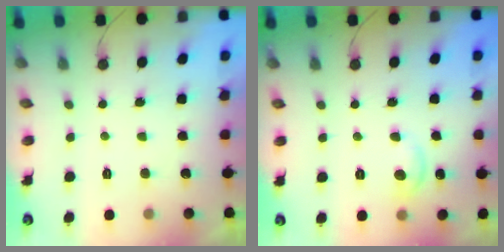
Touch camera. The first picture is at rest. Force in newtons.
{"total": 5.5, "press": 5.4, "slide": 0.8}